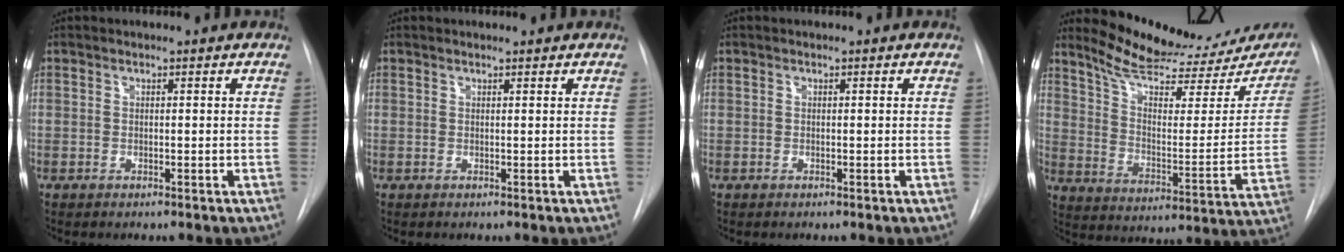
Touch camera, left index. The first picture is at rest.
{"total": 1.3, "force": [1.3, 0.1, 0.0], "torque": [-0.005, 0.005, 0.019]}
{"total": 0.0}
{"total": 23.4, "force": [20.7, 6.0, 9.2], "torque": [-0.125, -0.043, 0.275]}